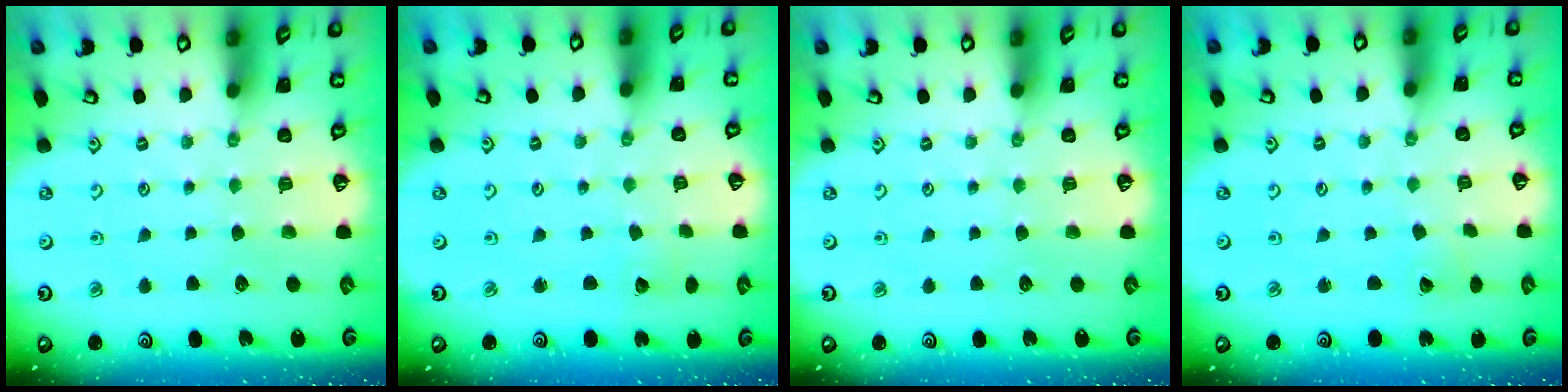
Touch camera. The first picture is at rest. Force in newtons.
{"total": 2.4, "press": 2.4, "slide": 0.3}
{"total": 0.0}
{"total": 1.5, "press": 1.5, "slide": 0.2}